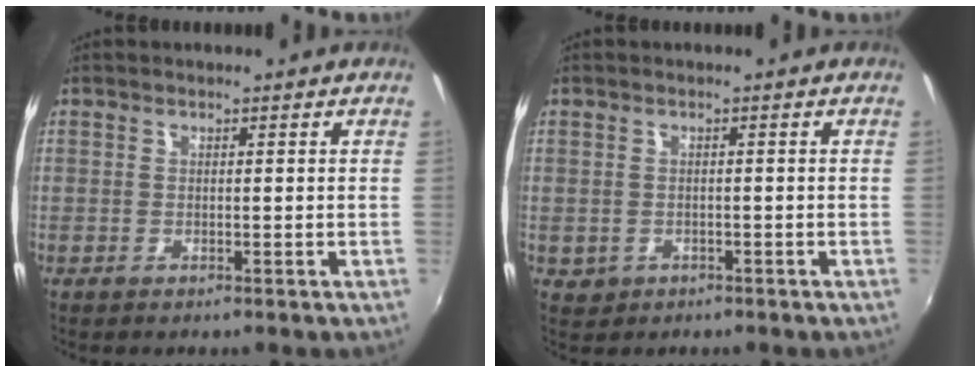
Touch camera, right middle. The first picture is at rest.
{"total": 2.6, "force": [-0.7, 2.3, 0.9], "torque": [-0.023, -0.002, -0.004]}